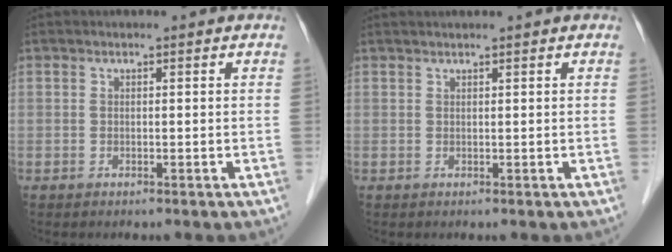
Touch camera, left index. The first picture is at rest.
{"total": 2.1, "force": [1.9, -0.2, 1.0], "torque": [-0.010, 0.024, 0.036]}